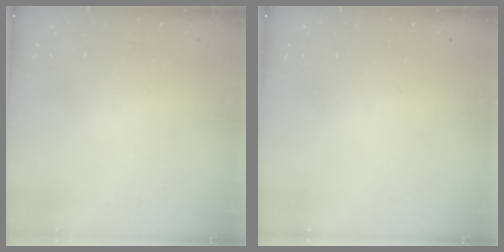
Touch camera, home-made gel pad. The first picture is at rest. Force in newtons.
{"total": 0.0}